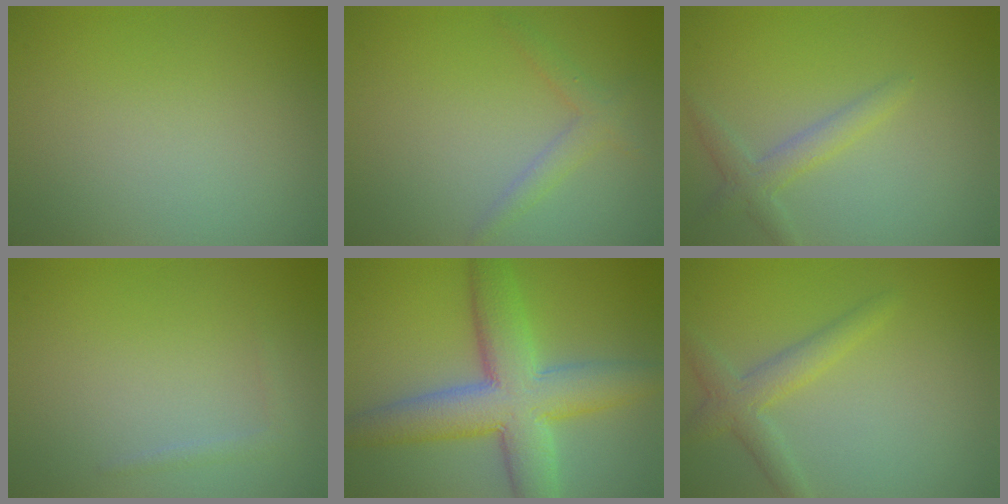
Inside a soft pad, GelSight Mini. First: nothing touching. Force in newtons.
{"total": 1.8, "press": 1.8, "slide": 0.1}
{"total": 2.2, "press": 2.2, "slide": 0.1}
{"total": 0.9, "press": 0.9, "slide": 0.1}
{"total": 8.4, "press": 8.4, "slide": 0.4}
{"total": 2.7, "press": 2.7, "slide": 0.1}